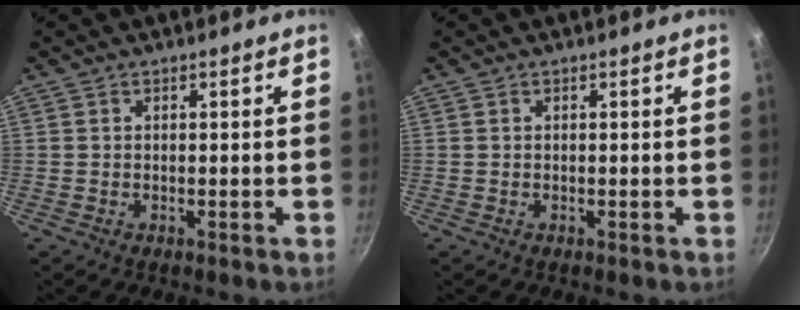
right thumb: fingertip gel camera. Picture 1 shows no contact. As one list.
[{"total": 0.0}]